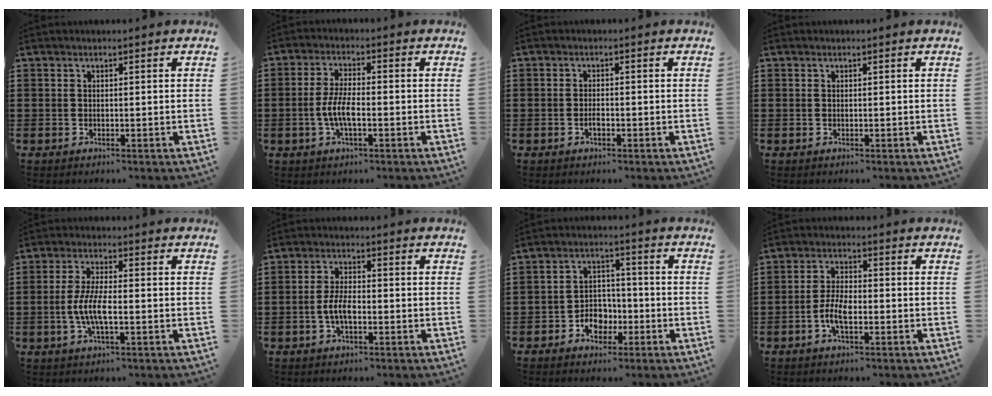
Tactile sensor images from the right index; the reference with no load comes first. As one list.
[{"total": 5.1, "force": [-1.3, 1.5, 4.7], "torque": [-0.109, -0.005, -0.032]}, {"total": 1.6, "force": [-0.8, 0.5, 1.4], "torque": [-0.027, -0.001, -0.013]}, {"total": 0.0}, {"total": 5.7, "force": [-1.4, 1.4, 5.4], "torque": [-0.120, -0.007, -0.033]}, {"total": 4.5, "force": [-1.2, 1.8, 3.9], "torque": [-0.097, -0.003, -0.030]}, {"total": 4.7, "force": [-2.3, 3.5, 2.1], "torque": [-0.035, 0.003, -0.045]}, {"total": 5.1, "force": [-1.8, 2.0, 4.4], "torque": [-0.101, -0.001, -0.040]}]